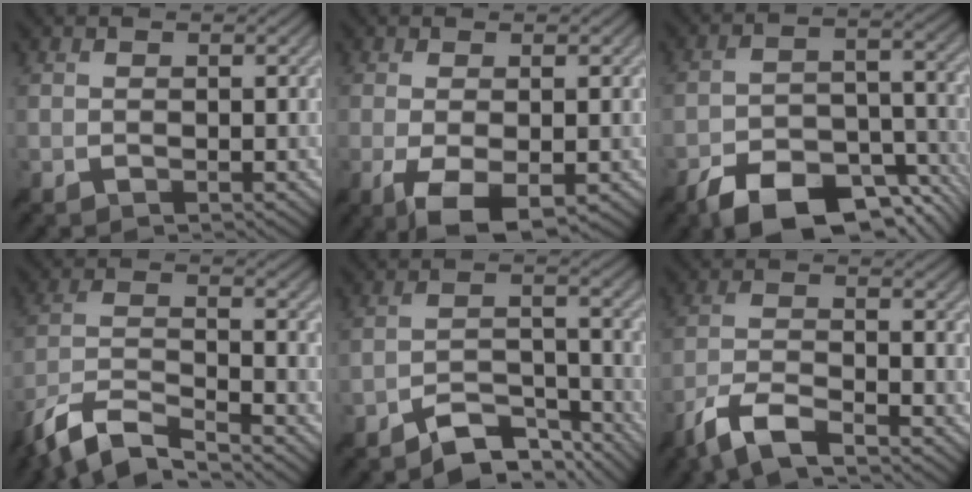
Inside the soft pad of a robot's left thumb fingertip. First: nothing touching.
{"total": 6.3, "force": [-2.2, 1.9, 5.5], "torque": [-0.108, -0.006, -0.035]}
{"total": 12.5, "force": [-8.6, 5.0, 7.6], "torque": [-0.130, -0.003, -0.151]}
{"total": 9.9, "force": [-7.9, 2.3, 5.5], "torque": [-0.118, -0.006, -0.163]}
{"total": 7.1, "force": [-5.6, 2.4, 3.7], "torque": [-0.065, 0.005, -0.105]}
{"total": 6.6, "force": [-4.9, 1.5, 4.2], "torque": [-0.091, -0.003, -0.107]}